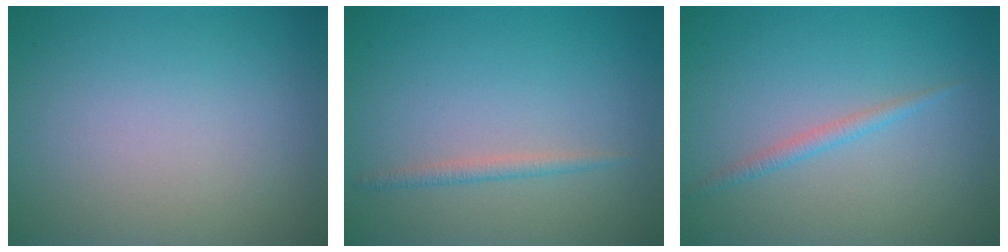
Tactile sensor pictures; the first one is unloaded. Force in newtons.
{"total": 1.2, "press": 1.2, "slide": 0.0}
{"total": 1.2, "press": 1.2, "slide": 0.0}